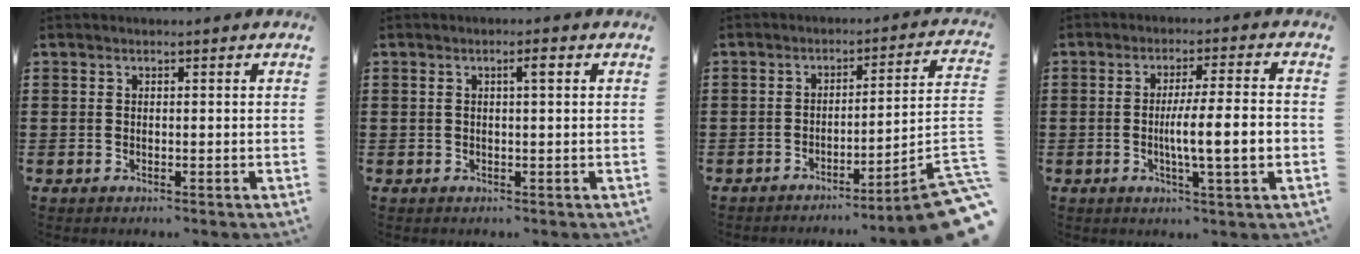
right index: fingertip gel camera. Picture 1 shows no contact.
{"total": 2.0, "force": [0.6, 0.3, 1.9], "torque": [-0.028, 0.002, 0.005]}
{"total": 6.5, "force": [-4.3, 0.0, 4.8], "torque": [-0.076, -0.014, -0.084]}
{"total": 7.6, "force": [-1.3, 0.5, 7.4], "torque": [-0.127, -0.003, -0.025]}